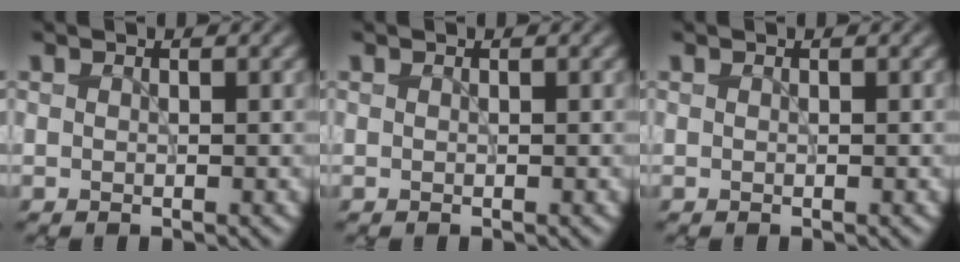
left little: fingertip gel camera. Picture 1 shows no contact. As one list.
[{"total": 0.0}, {"total": 0.0}]